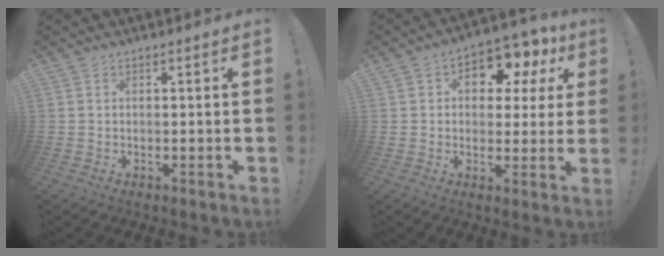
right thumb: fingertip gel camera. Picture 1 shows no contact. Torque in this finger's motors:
{"motor_torque": [0.83, 2.09, 0.48, -0.37, -0.01]}